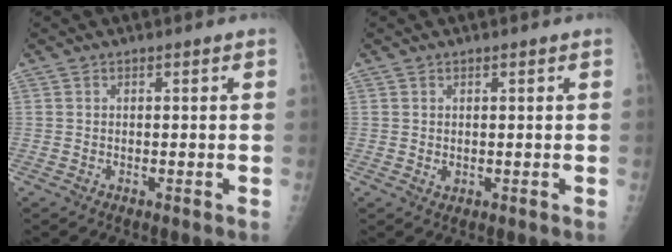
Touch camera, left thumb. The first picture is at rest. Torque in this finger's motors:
{"motor_torque": [-0.05, -0.04, -0.01, -0.01, 0.00]}